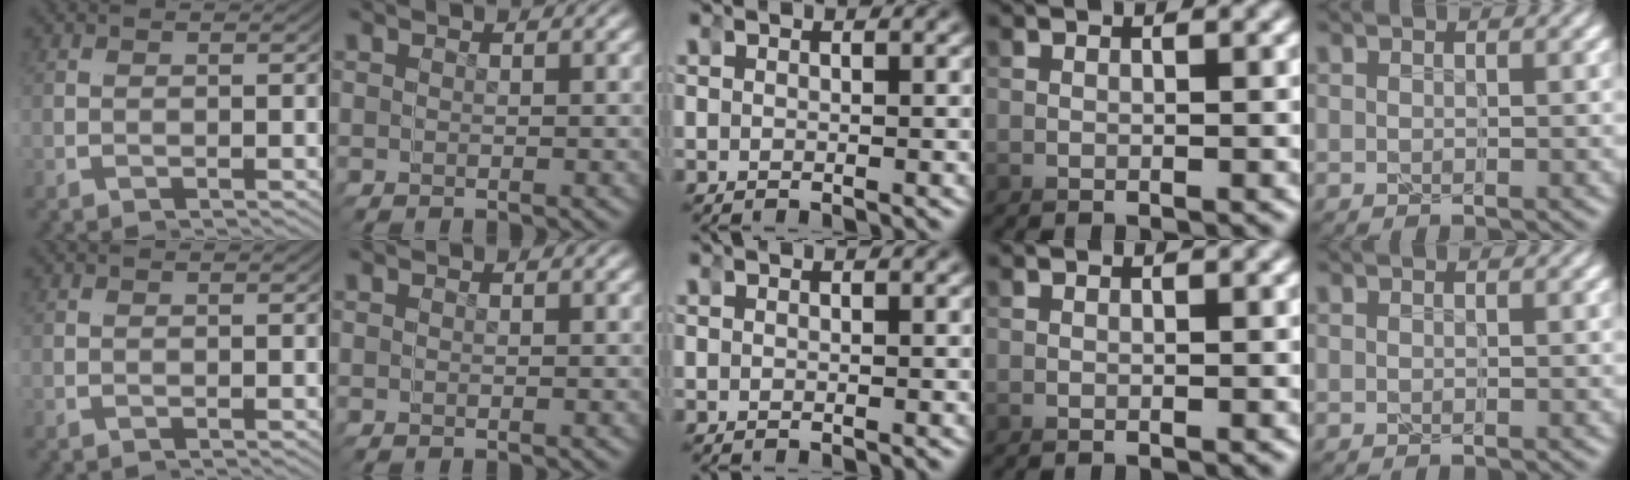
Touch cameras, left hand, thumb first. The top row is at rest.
{}